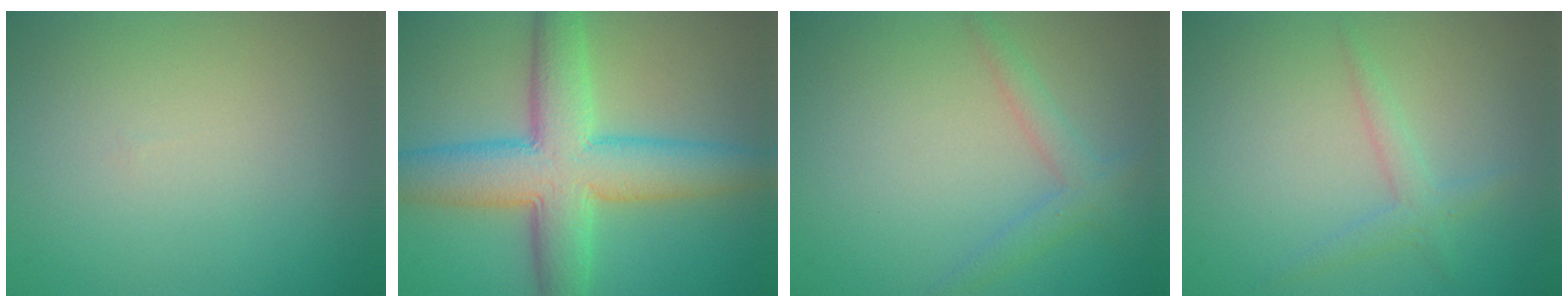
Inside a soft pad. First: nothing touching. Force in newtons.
{"total": 9.2, "press": 9.2, "slide": 0.1}
{"total": 2.0, "press": 2.0, "slide": 0.1}
{"total": 1.8, "press": 1.8, "slide": 0.0}